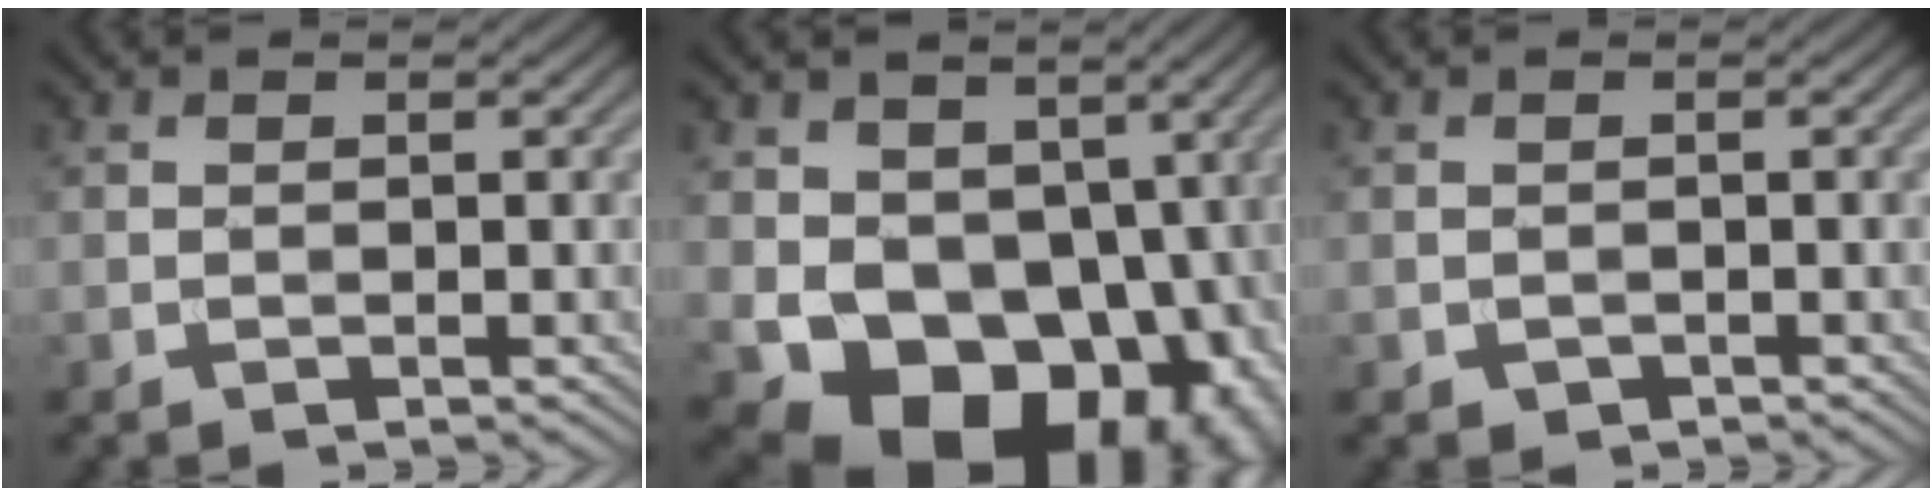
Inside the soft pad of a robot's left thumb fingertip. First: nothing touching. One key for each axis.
{"total": 14.7, "fx": -1.8, "fy": 11.0, "fz": 9.6, "tx": -0.147, "ty": -0.039, "tz": -0.019}
{"total": 1.0, "fx": -0.5, "fy": 0.9, "fz": 0.3, "tx": -0.005, "ty": -0.008, "tz": -0.008}